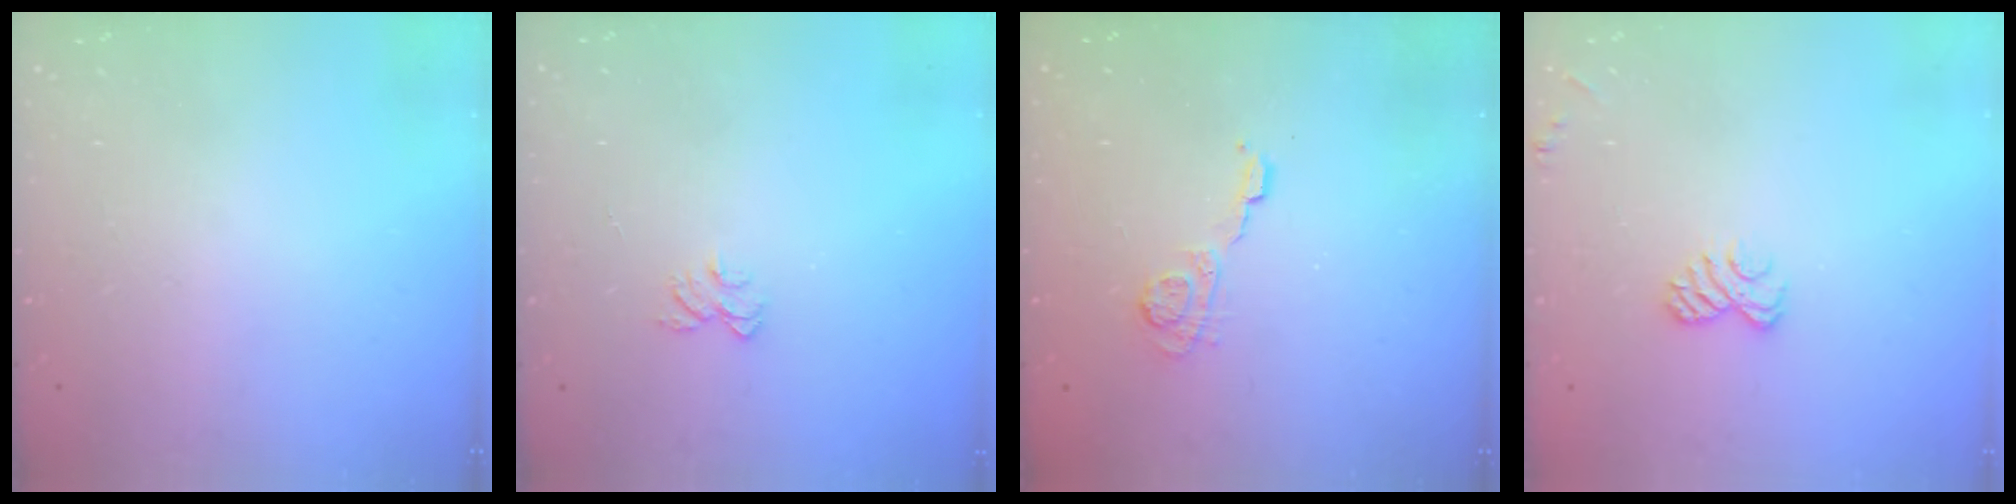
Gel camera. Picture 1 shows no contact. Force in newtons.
{"total": 5.4, "press": 5.4, "slide": 0.5}
{"total": 4.9, "press": 4.9, "slide": 0.3}
{"total": 6.1, "press": 5.9, "slide": 1.4}